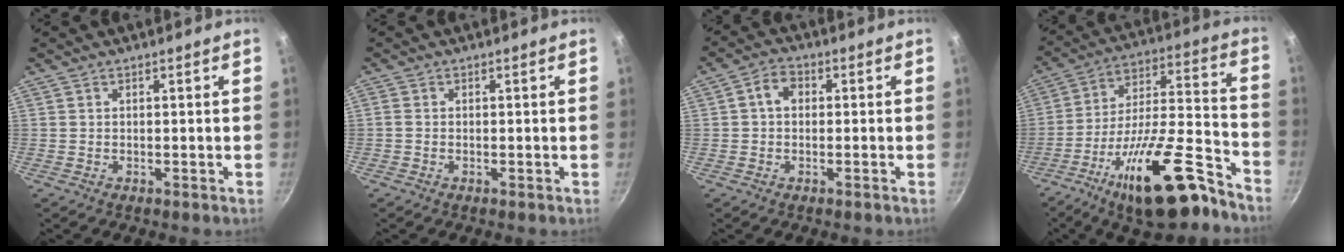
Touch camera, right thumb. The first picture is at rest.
{"total": 0.9, "force": [-0.1, 0.7, 0.6], "torque": [-0.015, 0.002, -0.005]}
{"total": 3.7, "force": [0.1, 2.8, 2.4], "torque": [-0.033, 0.010, -0.007]}
{"total": 23.1, "force": [-14.8, 7.1, 16.2], "torque": [-0.226, 0.094, -0.243]}